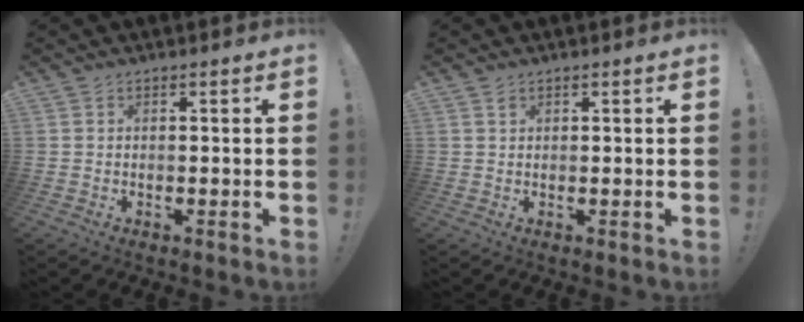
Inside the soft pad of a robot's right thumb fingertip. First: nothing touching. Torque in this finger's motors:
{"motor_torque": [-0.41, -0.12, -0.10, 0.18, -0.02]}